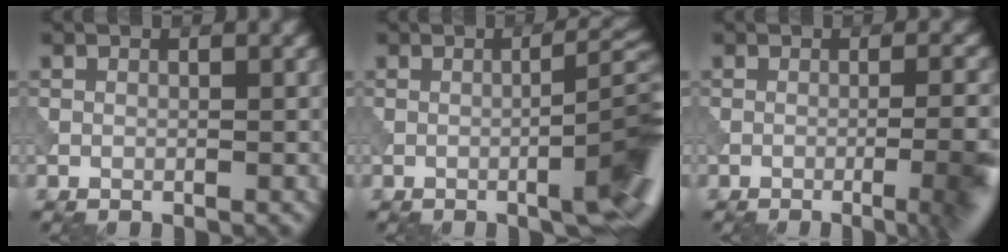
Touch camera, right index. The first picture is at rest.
{"total": 7.6, "force": [-2.2, 1.7, 7.1], "torque": [-0.083, 0.009, -0.029]}
{"total": 7.7, "force": [-2.4, 2.8, 6.7], "torque": [-0.053, 0.007, -0.026]}